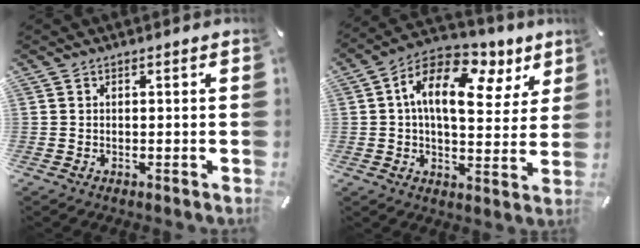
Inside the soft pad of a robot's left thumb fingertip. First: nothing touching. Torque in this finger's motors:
{"motor_torque": [0.71, 1.24, 1.91, -0.87, 0.42]}